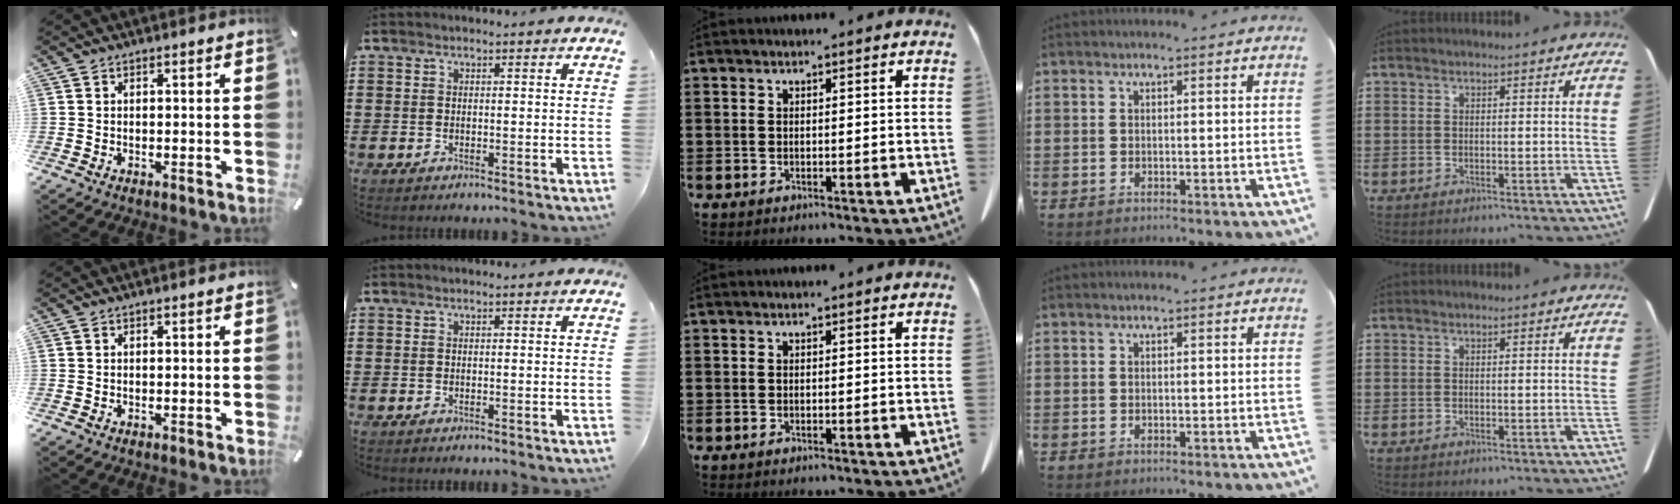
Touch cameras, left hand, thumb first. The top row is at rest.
{}